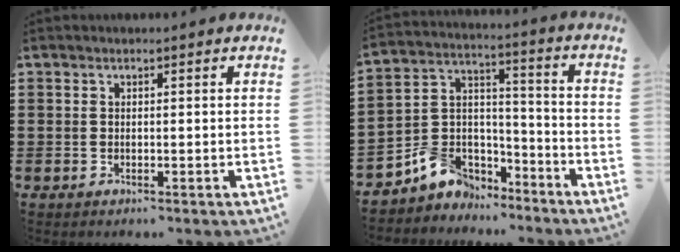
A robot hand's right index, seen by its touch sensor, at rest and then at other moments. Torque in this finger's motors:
{"motor_torque": [2.14, 0.00, 0.25, 0.03]}